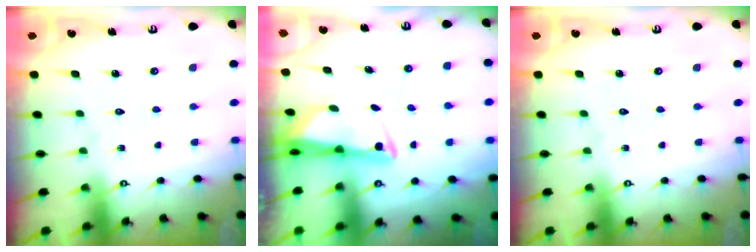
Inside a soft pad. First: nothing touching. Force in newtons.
{"total": 2.7, "press": 2.6, "slide": 0.5}
{"total": 0.0}